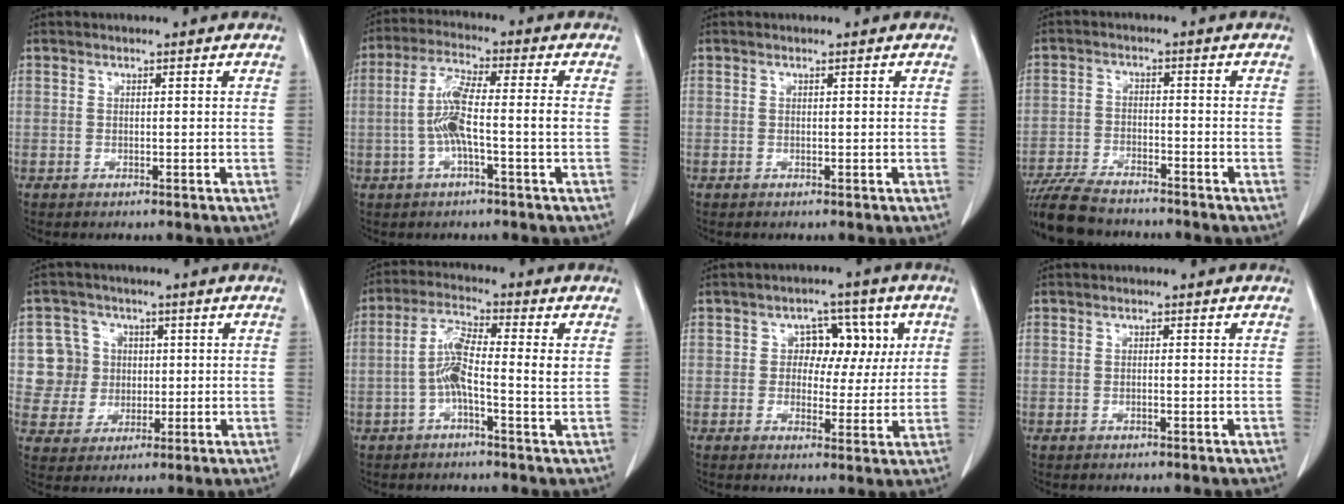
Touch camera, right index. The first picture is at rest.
{"total": 7.6, "force": [-1.2, 0.6, 7.4], "torque": [-0.154, 0.015, -0.027]}
{"total": 0.0}
{"total": 11.1, "force": [-9.8, 2.3, 4.7], "torque": [-0.085, -0.017, -0.159]}
{"total": 7.1, "force": [0.9, 7.0, 0.6], "torque": [-0.011, 0.019, 0.022]}
{"total": 6.9, "force": [-0.5, 1.0, 6.8], "torque": [-0.135, 0.017, -0.019]}
{"total": 6.5, "force": [1.4, 4.7, 4.3], "torque": [-0.042, 0.017, 0.019]}
{"total": 0.5, "force": [-0.2, 0.0, 0.5], "torque": [-0.009, 0.000, -0.003]}